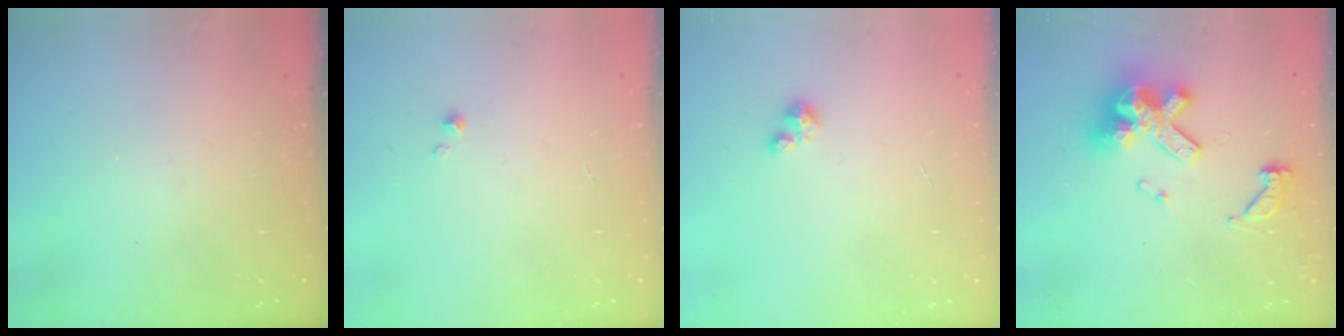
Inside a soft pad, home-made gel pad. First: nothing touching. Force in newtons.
{"total": 0.0}
{"total": 2.5, "press": 2.5, "slide": 0.3}
{"total": 14.4, "press": 14.4, "slide": 1.6}